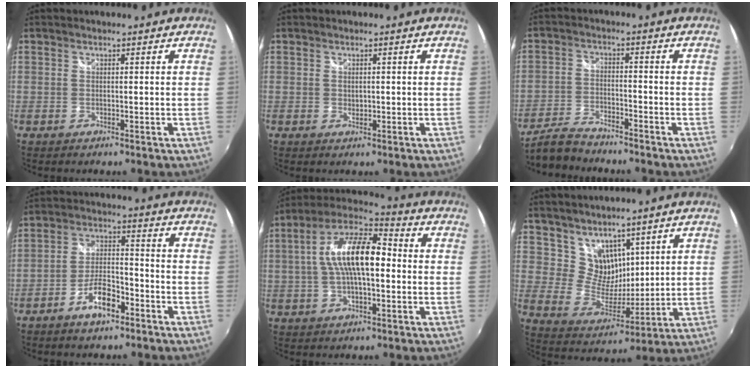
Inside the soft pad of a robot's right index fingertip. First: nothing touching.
{"total": 1.0, "force": [0.3, 0.8, 0.4], "torque": [-0.004, 0.000, 0.007]}
{"total": 6.5, "force": [-5.8, 1.6, 2.3], "torque": [-0.060, -0.003, -0.112]}
{"total": 7.7, "force": [-4.8, 3.0, 5.2], "torque": [-0.107, 0.014, -0.079]}
{"total": 14.9, "force": [0.3, 6.0, 13.6], "torque": [-0.251, 0.020, -0.004]}
{"total": 9.3, "force": [6.1, 6.3, 3.1], "torque": [-0.049, -0.001, 0.131]}